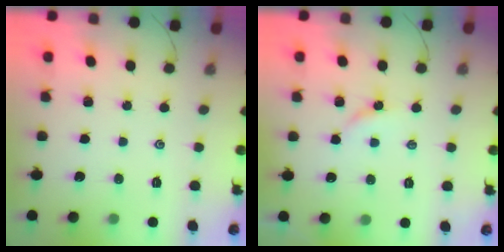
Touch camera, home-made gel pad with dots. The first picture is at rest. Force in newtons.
{"total": 3.4, "press": 3.4, "slide": 0.4}